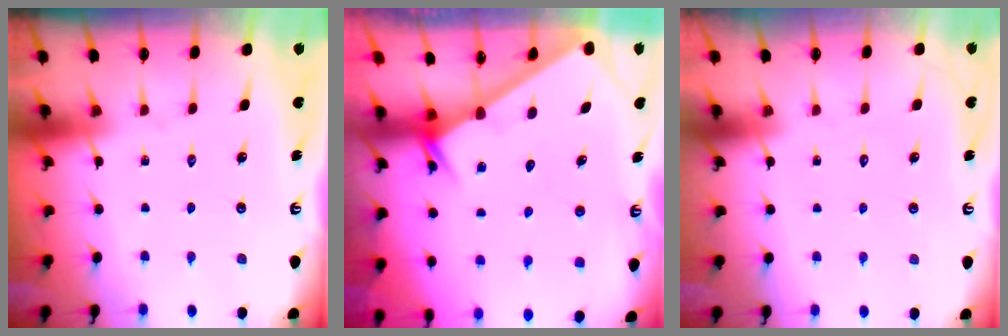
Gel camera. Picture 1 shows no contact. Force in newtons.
{"total": 2.6, "press": 2.6, "slide": 0.0}
{"total": 1.6, "press": 1.6, "slide": 0.0}